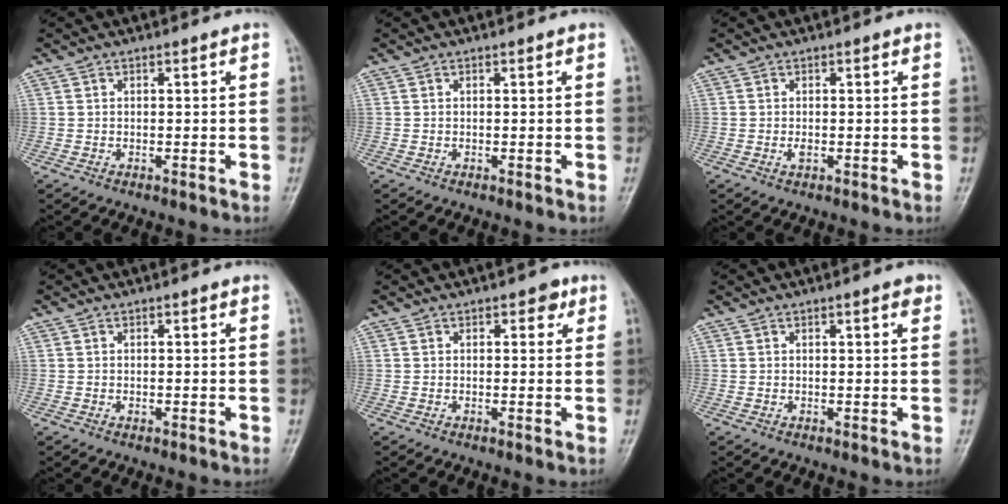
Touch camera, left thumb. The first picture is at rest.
{"total": 0.0}
{"total": 1.2, "force": [-0.2, 0.7, 1.0], "torque": [-0.016, -0.002, -0.004]}
{"total": 0.5, "force": [0.1, 0.4, 0.4], "torque": [-0.004, 0.000, 0.002]}
{"total": 2.3, "force": [1.2, 1.4, 1.4], "torque": [-0.002, -0.001, 0.011]}
{"total": 1.8, "force": [1.0, 0.4, 1.5], "torque": [-0.019, -0.002, 0.011]}